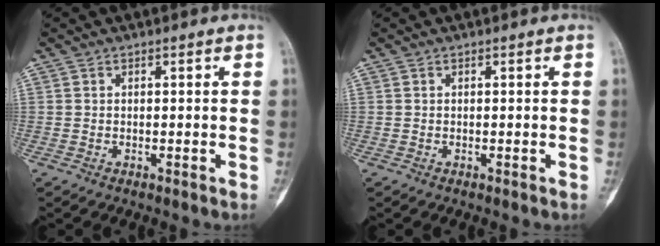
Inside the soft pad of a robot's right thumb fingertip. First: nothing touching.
{"total": 0.0}